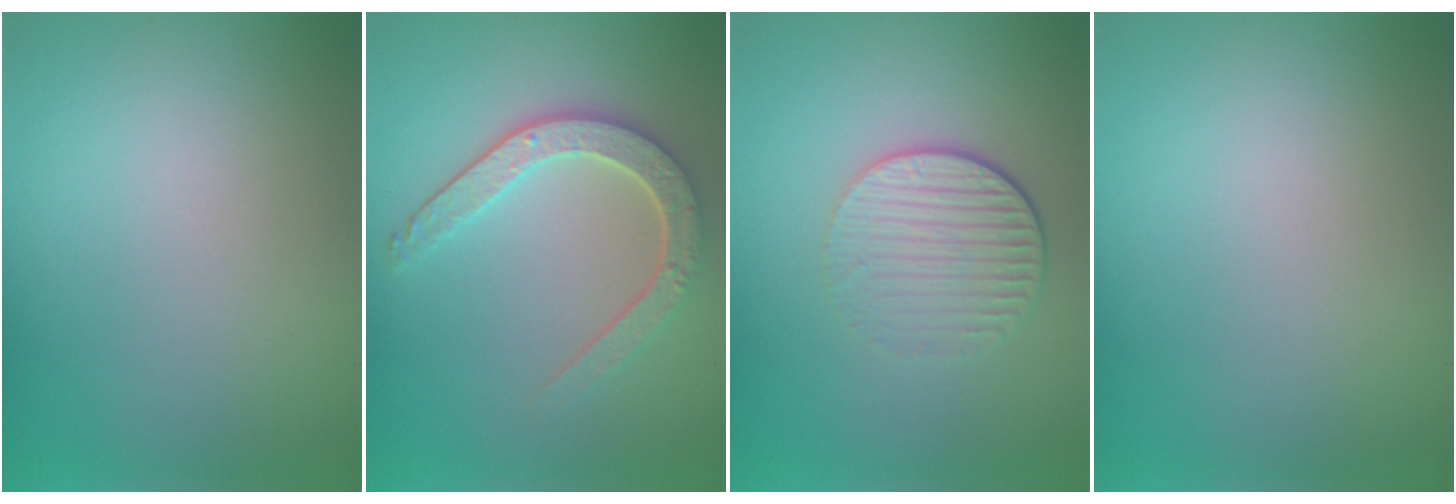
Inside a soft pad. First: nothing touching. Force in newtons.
{"total": 4.1, "press": 3.4, "slide": 2.3}
{"total": 4.3, "press": 2.8, "slide": 3.2}
{"total": 0.0}